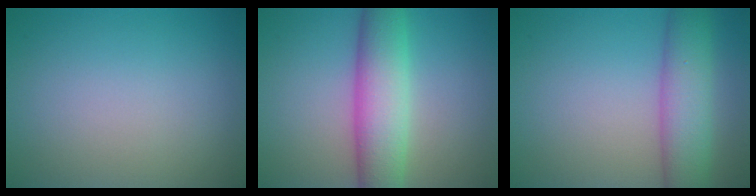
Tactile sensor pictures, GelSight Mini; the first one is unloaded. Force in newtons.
{"total": 6.9, "press": 6.9, "slide": 0.0}
{"total": 5.9, "press": 5.9, "slide": 0.2}